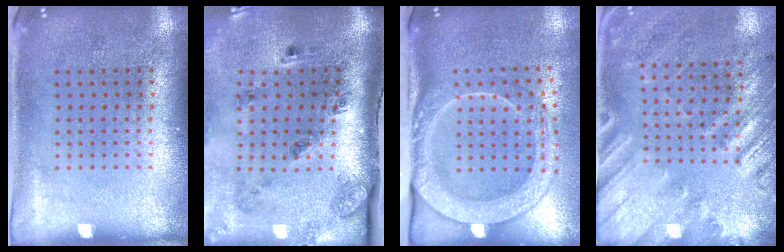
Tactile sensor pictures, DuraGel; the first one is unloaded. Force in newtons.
{"total": 2.4, "press": 1.7, "slide": 1.8}
{"total": 2.5, "press": 2.0, "slide": 1.6}
{"total": 2.5, "press": 1.8, "slide": 1.7}